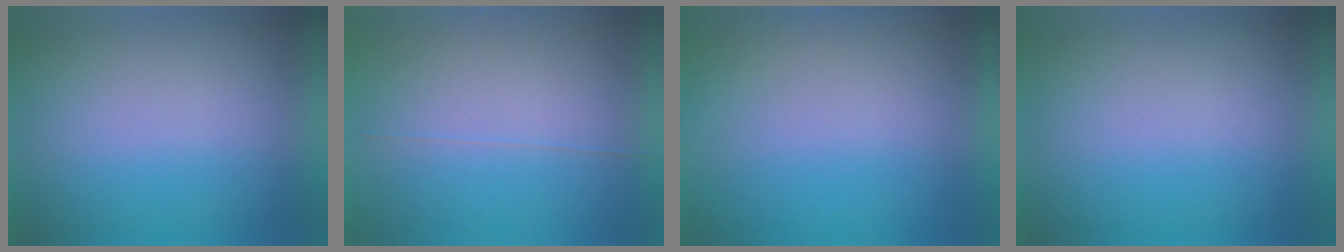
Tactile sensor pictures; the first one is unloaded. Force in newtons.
{"total": 6.8}
{"total": 4.9}
{"total": 0.0}